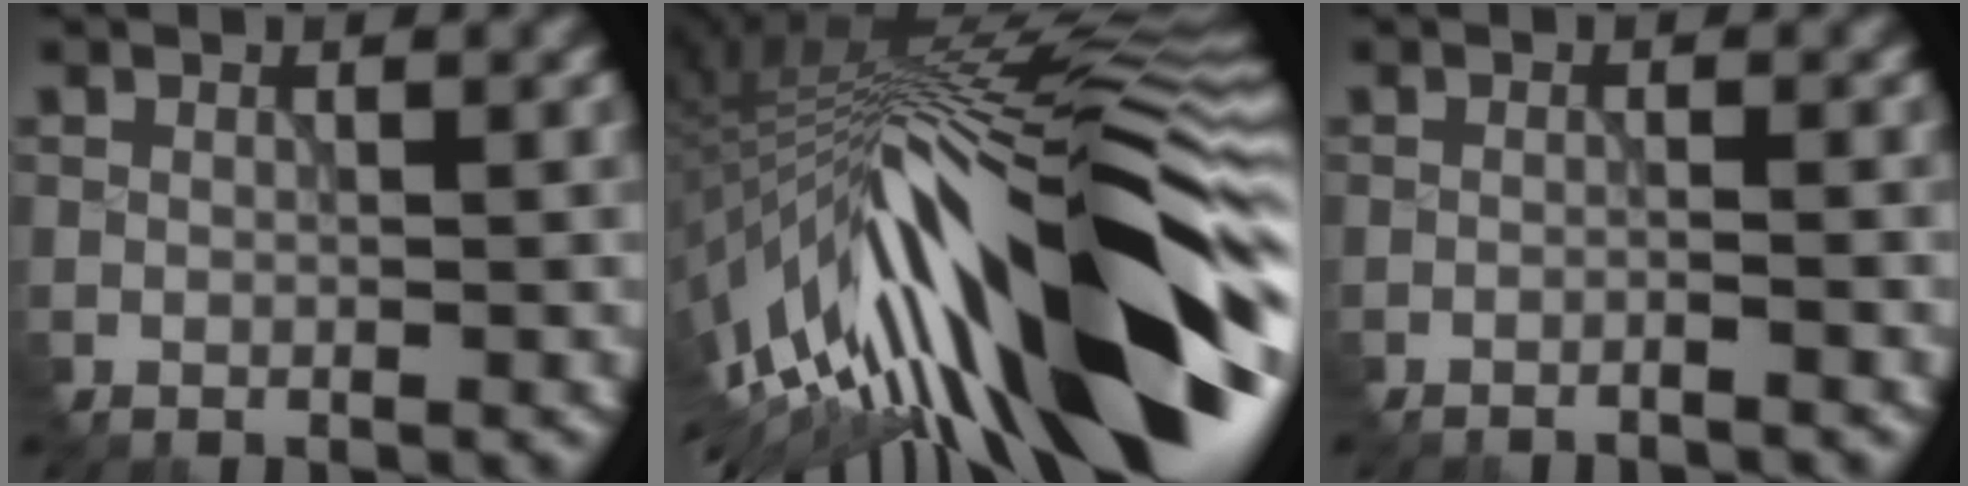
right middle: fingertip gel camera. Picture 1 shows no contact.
{"total": 19.3, "force": [-5.2, 6.2, 17.5], "torque": [-0.282, 0.011, -0.109]}
{"total": 1.2, "force": [-1.0, 0.2, 0.7], "torque": [0.001, 0.003, -0.028]}